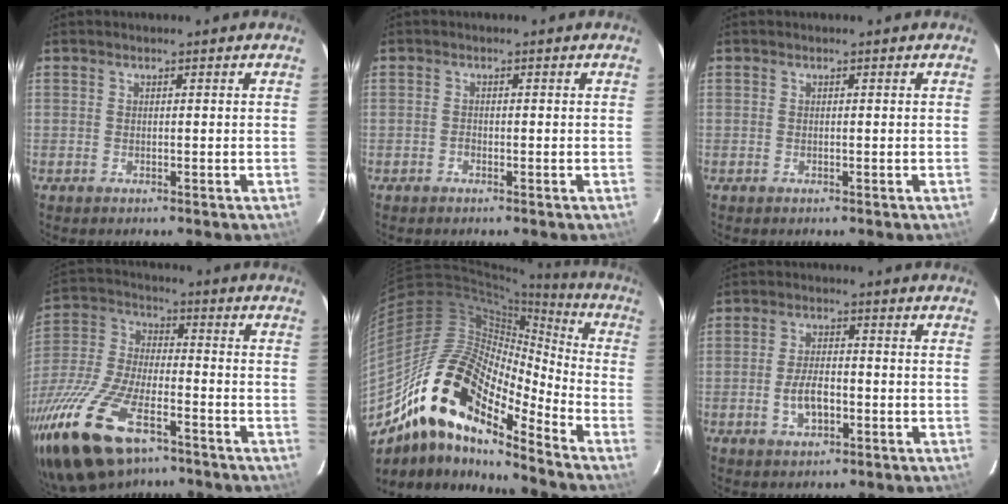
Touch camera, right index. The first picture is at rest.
{"total": 0.7, "force": [-0.5, 0.4, 0.2], "torque": [-0.005, 0.001, -0.011]}
{"total": 0.0}
{"total": 21.9, "force": [-13.4, 9.0, 14.8], "torque": [-0.328, -0.039, -0.250]}
{"total": 20.3, "force": [-13.9, 6.5, 13.3], "torque": [-0.224, -0.020, -0.274]}
{"total": 5.7, "force": [-1.9, 2.9, 4.5], "torque": [-0.094, 0.000, -0.029]}